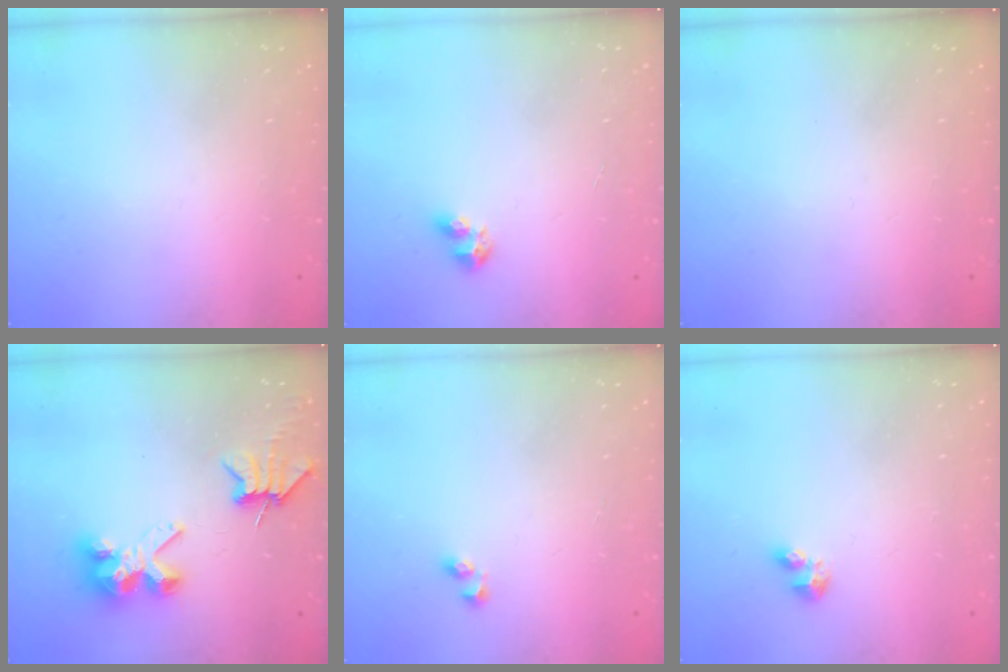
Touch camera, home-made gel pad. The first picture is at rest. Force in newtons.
{"total": 4.7, "press": 4.6, "slide": 0.9}
{"total": 0.0}
{"total": 7.3, "press": 7.2, "slide": 0.8}
{"total": 2.6, "press": 2.3, "slide": 1.2}
{"total": 2.3, "press": 2.2, "slide": 0.5}